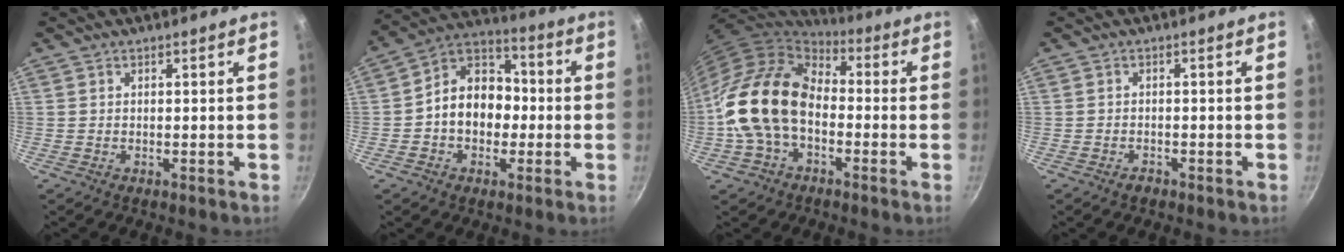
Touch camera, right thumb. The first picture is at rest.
{"total": 12.8, "force": [-1.2, 9.9, 8.1], "torque": [-0.082, 0.039, -0.041]}
{"total": 17.6, "force": [-2.7, 12.1, 12.5], "torque": [-0.204, 0.046, -0.064]}
{"total": 1.4, "force": [-1.1, 0.7, 0.5], "torque": [-0.010, 0.012, -0.017]}